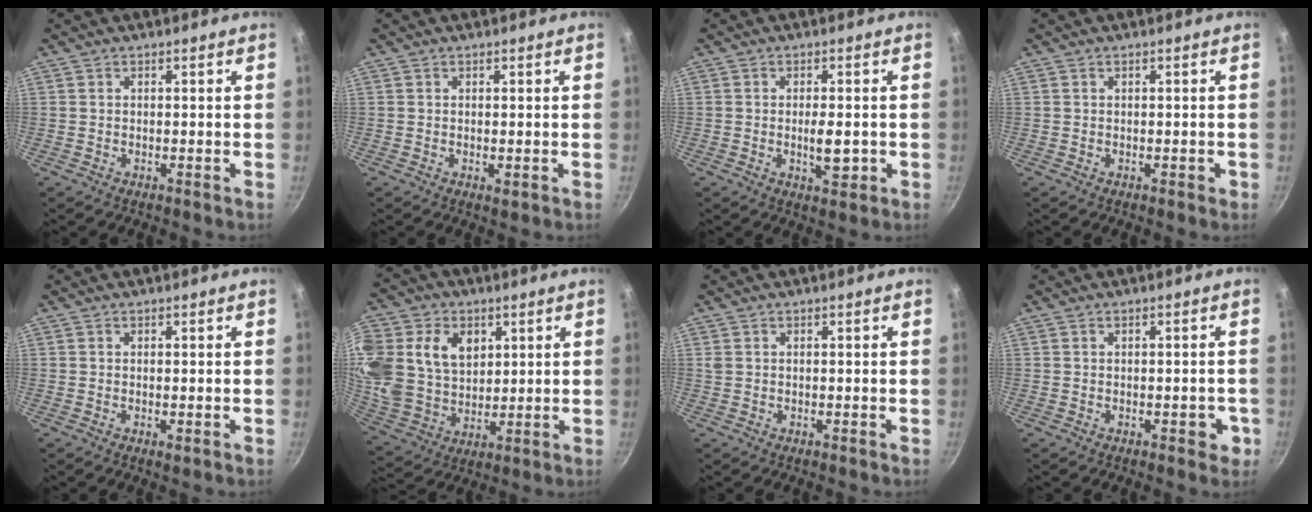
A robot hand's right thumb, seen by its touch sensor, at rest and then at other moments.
{"total": 0.9, "force": [-0.1, 0.3, 0.9], "torque": [-0.016, -0.006, -0.001]}
{"total": 4.7, "force": [-0.8, 1.8, 4.3], "torque": [-0.061, -0.002, -0.010]}
{"total": 0.7, "force": [-0.2, 0.5, 0.5], "torque": [0.000, 0.003, -0.003]}
{"total": 0.6, "force": [-0.1, 0.1, 0.6], "torque": [-0.011, -0.005, -0.001]}
{"total": 22.8, "force": [7.0, 17.2, 13.3], "torque": [-0.295, 0.009, 0.137]}
{"total": 0.5, "force": [0.2, 0.4, 0.3], "torque": [-0.006, 0.002, 0.004]}
{"total": 3.1, "force": [-1.0, 1.7, 2.4], "torque": [-0.006, 0.009, -0.013]}